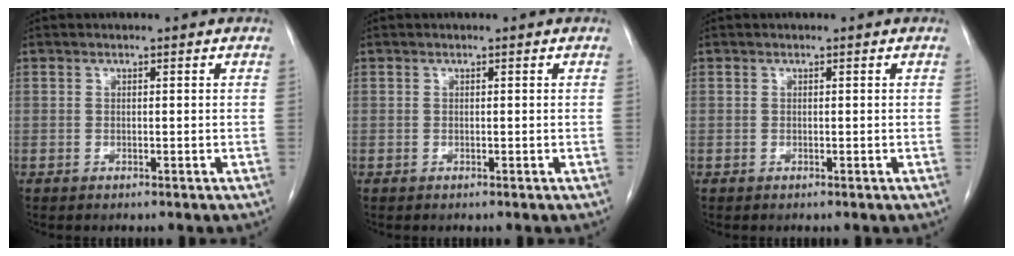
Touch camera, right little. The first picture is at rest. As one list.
[{"total": 0.0}, {"total": 0.0}]